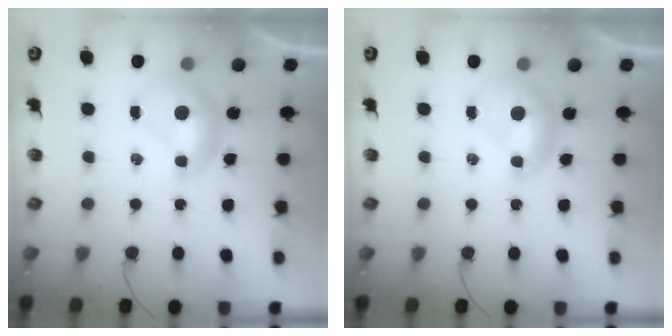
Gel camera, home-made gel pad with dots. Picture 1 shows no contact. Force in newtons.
{"total": 0.0}